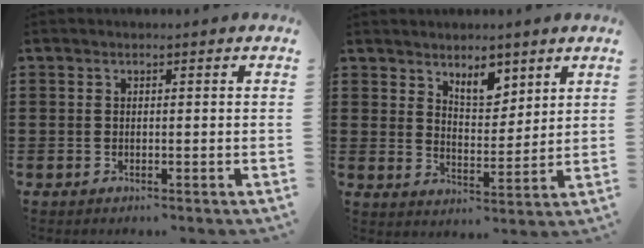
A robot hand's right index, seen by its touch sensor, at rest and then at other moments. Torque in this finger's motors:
{"motor_torque": [0.03, -0.01, 0.13, 0.04]}